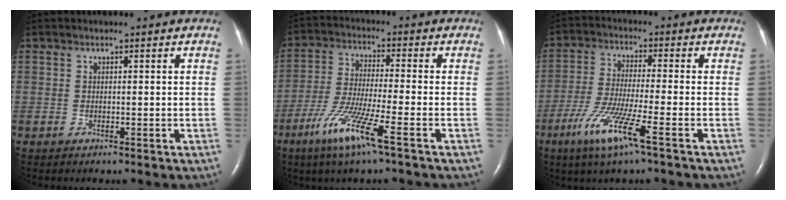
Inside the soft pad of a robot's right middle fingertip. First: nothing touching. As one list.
[{"total": 9.9, "force": [-5.4, -0.3, 8.3], "torque": [-0.167, -0.025, -0.107]}, {"total": 9.5, "force": [-5.0, -0.2, 8.1], "torque": [-0.164, -0.025, -0.098]}]